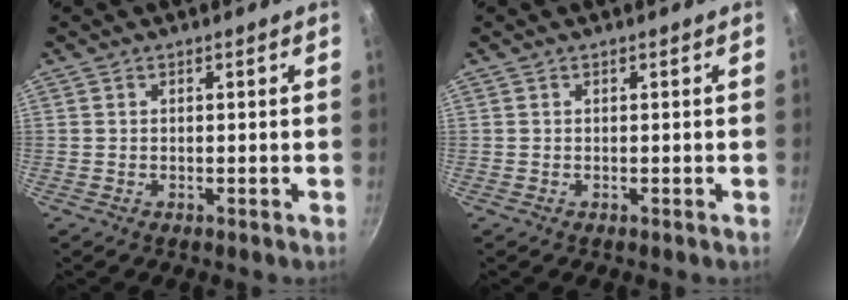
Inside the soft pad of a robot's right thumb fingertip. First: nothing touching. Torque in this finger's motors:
{"motor_torque": [-0.13, 0.13, -0.09, 0.09, 0.02]}